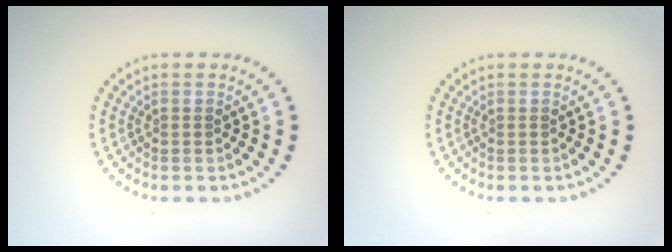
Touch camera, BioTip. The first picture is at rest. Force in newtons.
{"total": 0.0}